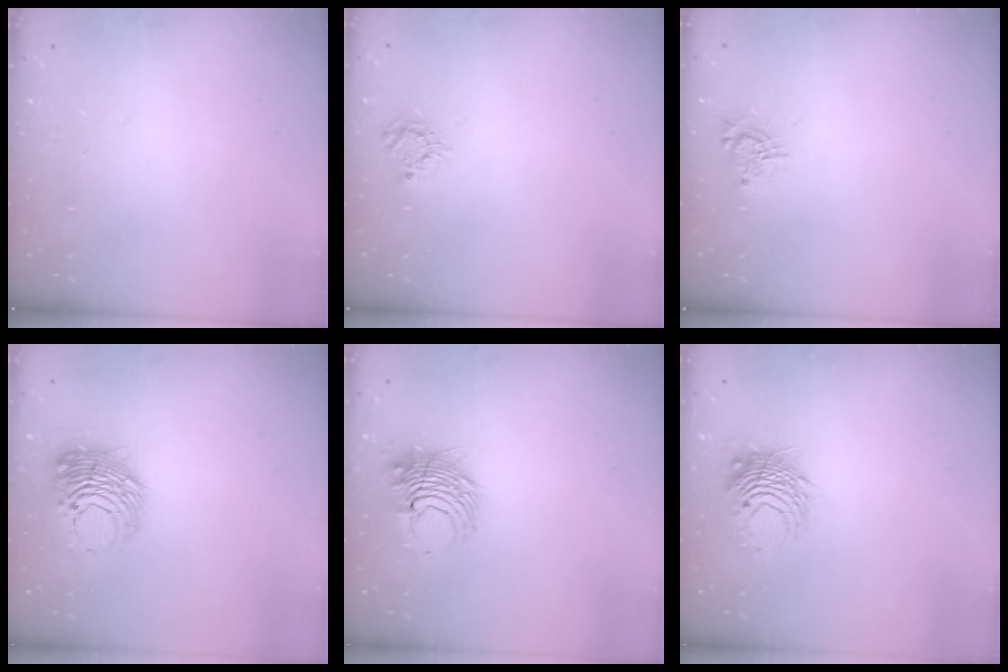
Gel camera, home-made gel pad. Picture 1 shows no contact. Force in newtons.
{"total": 5.5, "press": 5.5, "slide": 0.2}
{"total": 4.0, "press": 4.0, "slide": 0.4}
{"total": 11.2, "press": 11.1, "slide": 0.6}
{"total": 9.1, "press": 9.0, "slide": 1.0}
{"total": 8.4, "press": 8.3, "slide": 0.7}